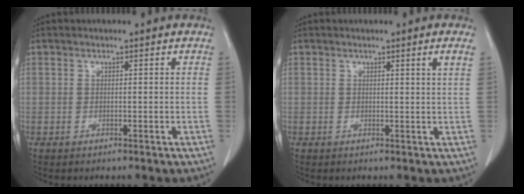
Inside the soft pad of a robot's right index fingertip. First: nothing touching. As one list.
[{"total": 1.3, "force": [0.7, -0.5, 1.0], "torque": [-0.019, -0.007, 0.013]}]